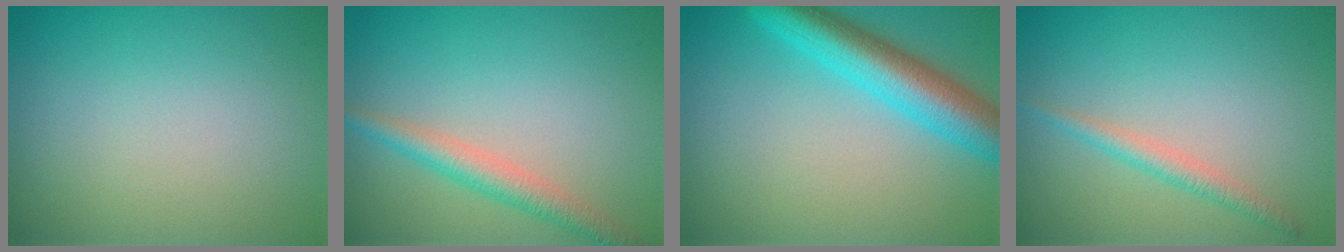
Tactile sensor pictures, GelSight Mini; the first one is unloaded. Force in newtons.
{"total": 2.9, "press": 2.9, "slide": 0.1}
{"total": 6.4, "press": 6.4, "slide": 0.3}
{"total": 1.8, "press": 1.8, "slide": 0.1}